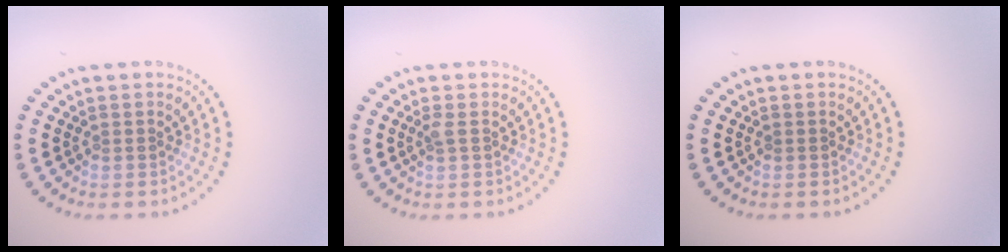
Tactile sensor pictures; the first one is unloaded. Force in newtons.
{"total": 0.6, "press": 0.6, "slide": 0.3}
{"total": 0.0}